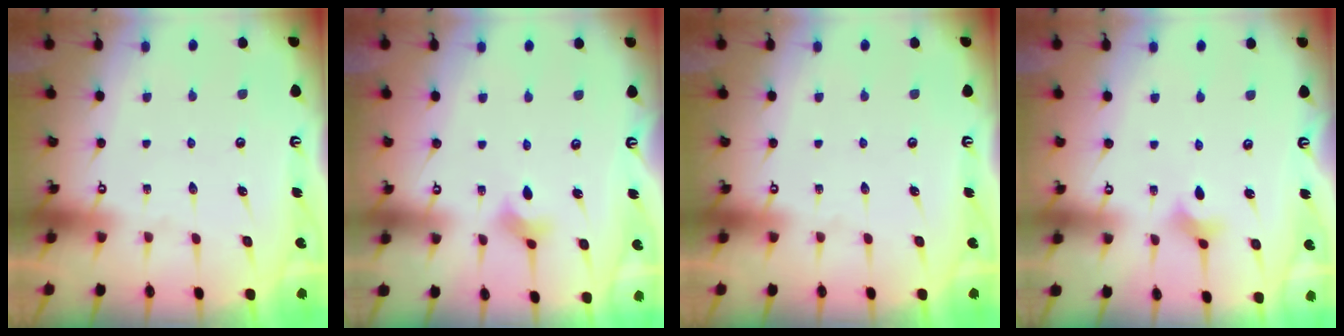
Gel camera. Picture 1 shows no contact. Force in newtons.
{"total": 2.6, "press": 2.5, "slide": 0.6}
{"total": 0.0}
{"total": 2.2, "press": 2.2, "slide": 0.5}